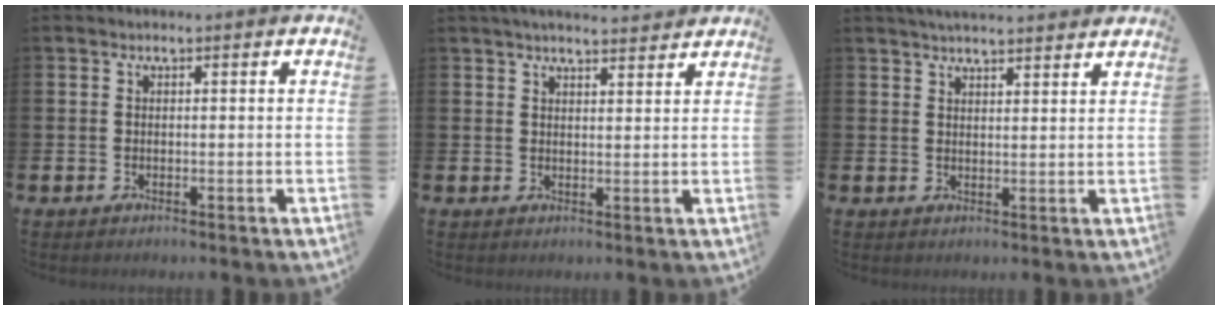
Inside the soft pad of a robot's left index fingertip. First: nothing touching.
{"total": 3.3, "force": [3.2, 0.1, 0.6], "torque": [-0.016, -0.012, 0.058]}
{"total": 3.4, "force": [3.4, 0.0, 0.6], "torque": [-0.013, -0.015, 0.060]}